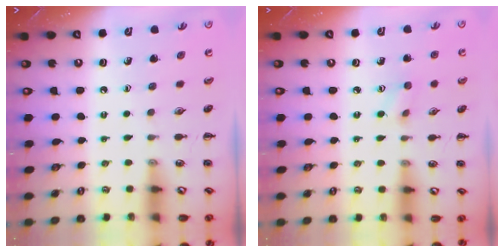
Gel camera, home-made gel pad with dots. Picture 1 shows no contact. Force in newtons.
{"total": 3.5, "press": 3.3, "slide": 1.1}